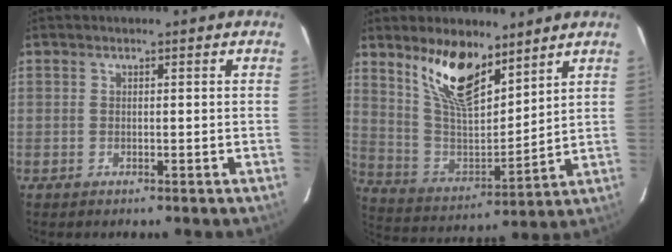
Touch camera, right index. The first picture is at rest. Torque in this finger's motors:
{"motor_torque": [1.03, 1.02, 0.32, 0.14]}